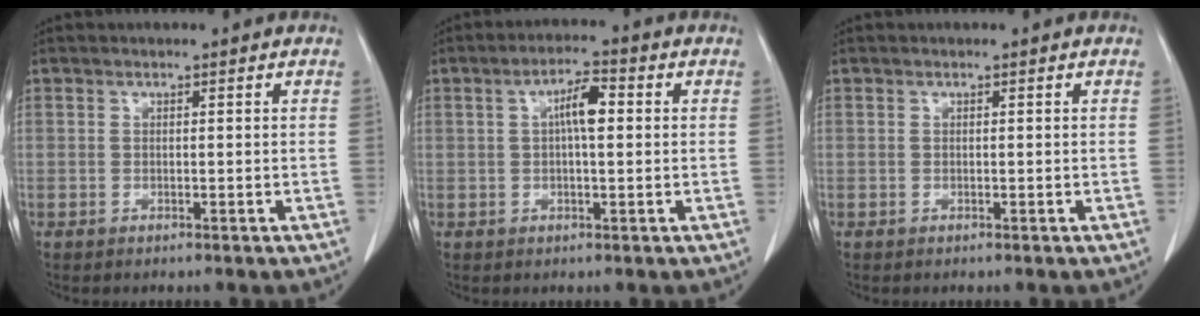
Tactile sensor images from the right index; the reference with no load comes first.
{"total": 4.9, "force": [0.8, 1.2, 4.7], "torque": [-0.085, 0.013, 0.011]}
{"total": 0.0}